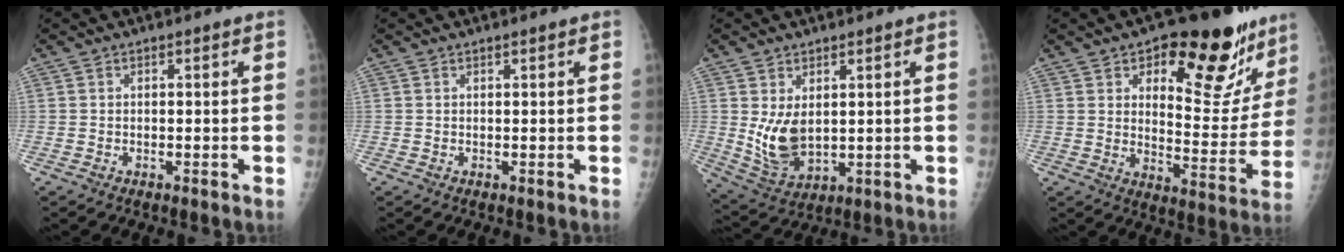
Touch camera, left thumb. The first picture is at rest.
{"total": 0.6, "force": [0.4, 0.1, 0.4], "torque": [-0.006, 0.000, 0.006]}
{"total": 8.0, "force": [1.4, 4.9, 6.2], "torque": [-0.109, -0.022, 0.047]}
{"total": 21.8, "force": [12.8, 9.6, 14.8], "torque": [-0.127, -0.063, 0.180]}